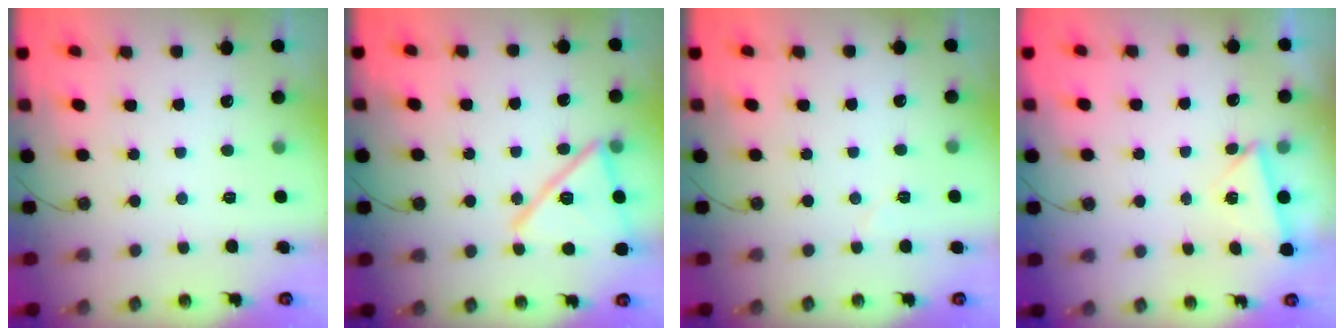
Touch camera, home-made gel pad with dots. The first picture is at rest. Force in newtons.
{"total": 17.4, "press": 17.4, "slide": 1.1}
{"total": 4.3, "press": 3.7, "slide": 2.1}
{"total": 2.9, "press": 2.8, "slide": 0.6}